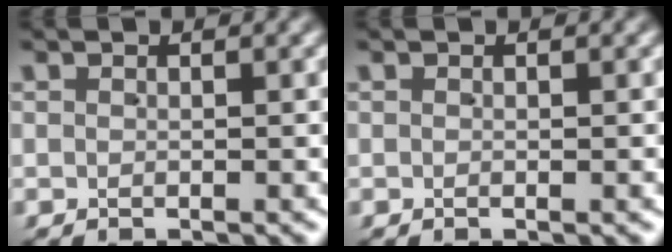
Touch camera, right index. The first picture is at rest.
{"total": 0.0}